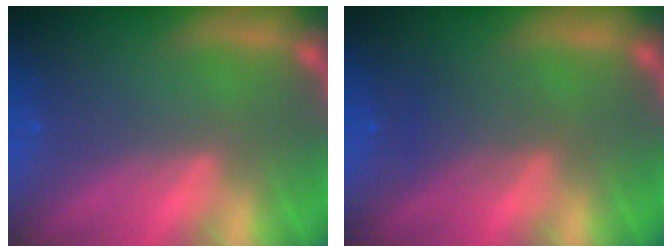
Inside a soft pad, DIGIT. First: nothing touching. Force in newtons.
{"total": 2.0}